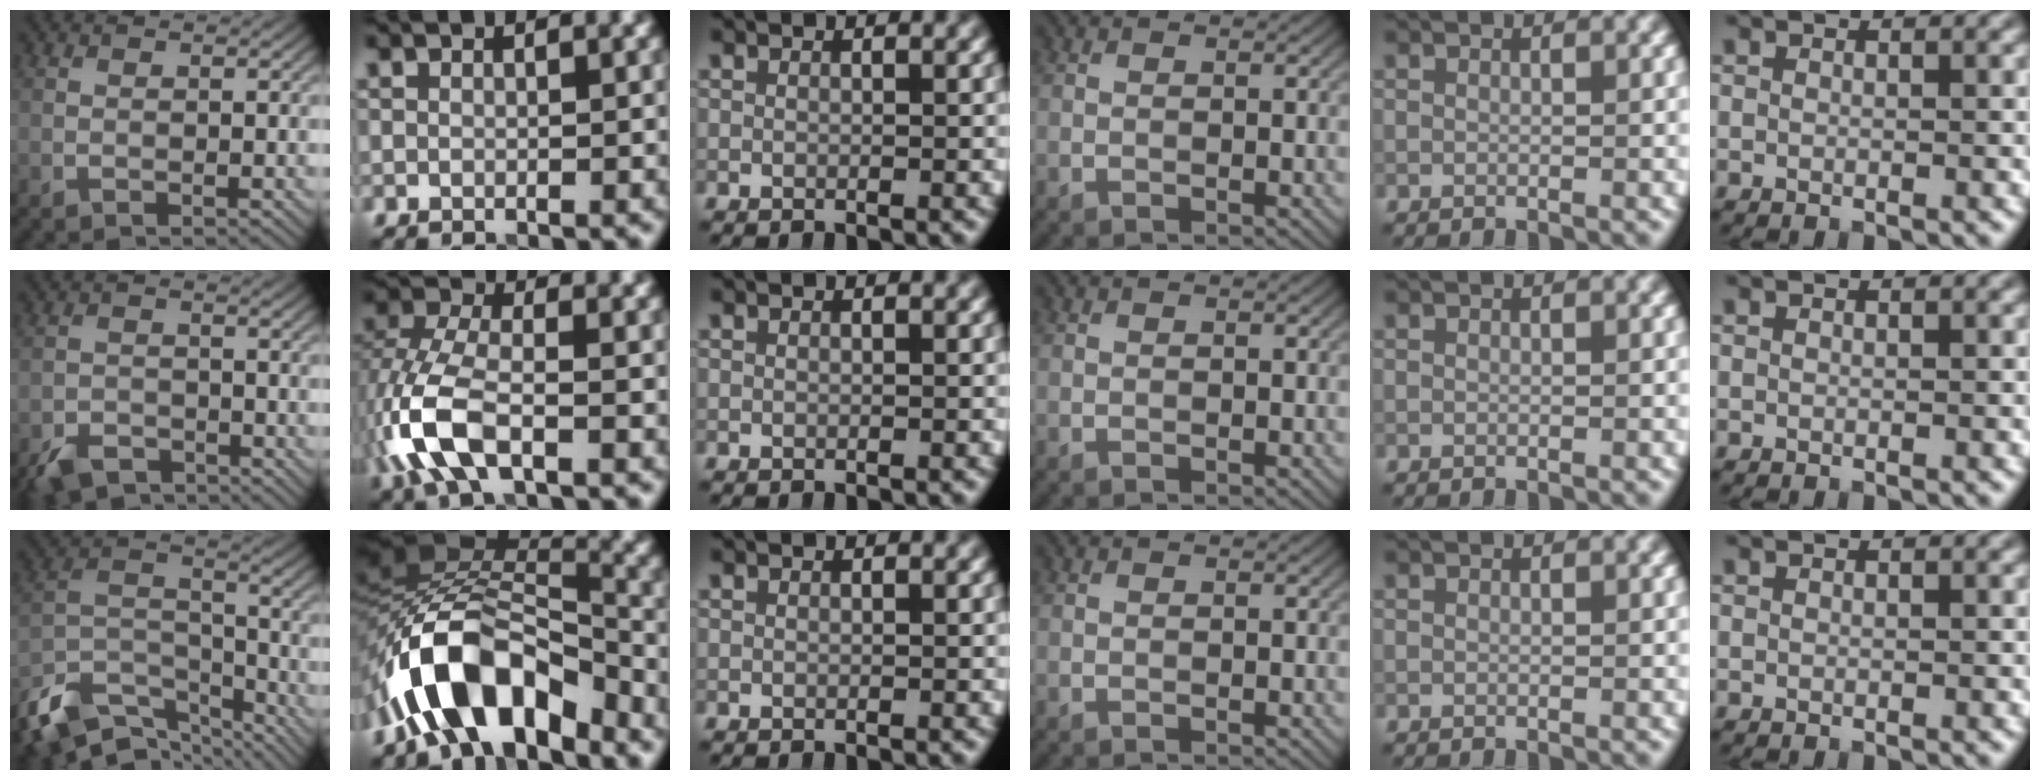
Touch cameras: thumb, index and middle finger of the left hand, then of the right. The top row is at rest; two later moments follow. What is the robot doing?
{"motion": "lift_and_place", "object": "coin"}